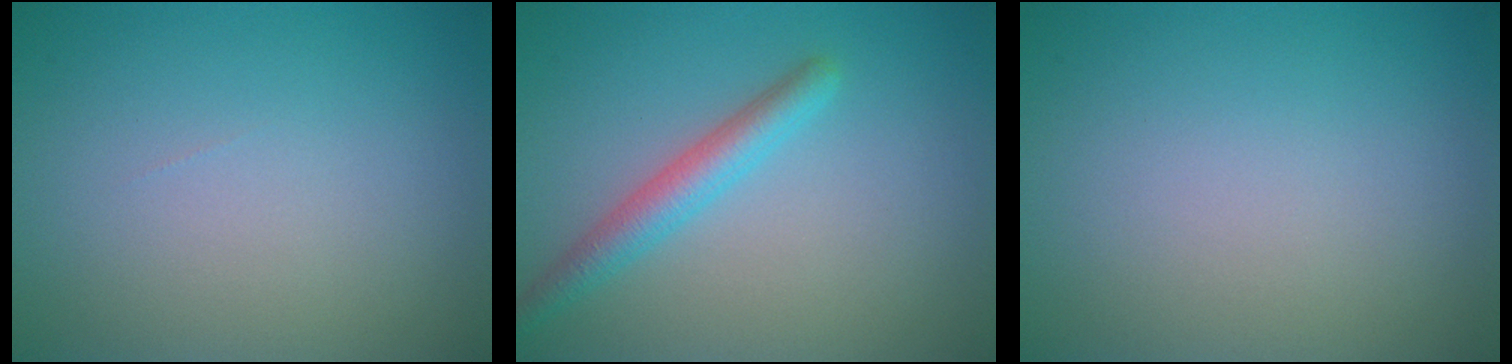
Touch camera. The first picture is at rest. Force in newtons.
{"total": 2.9, "press": 2.9, "slide": 0.2}
{"total": 0.0}